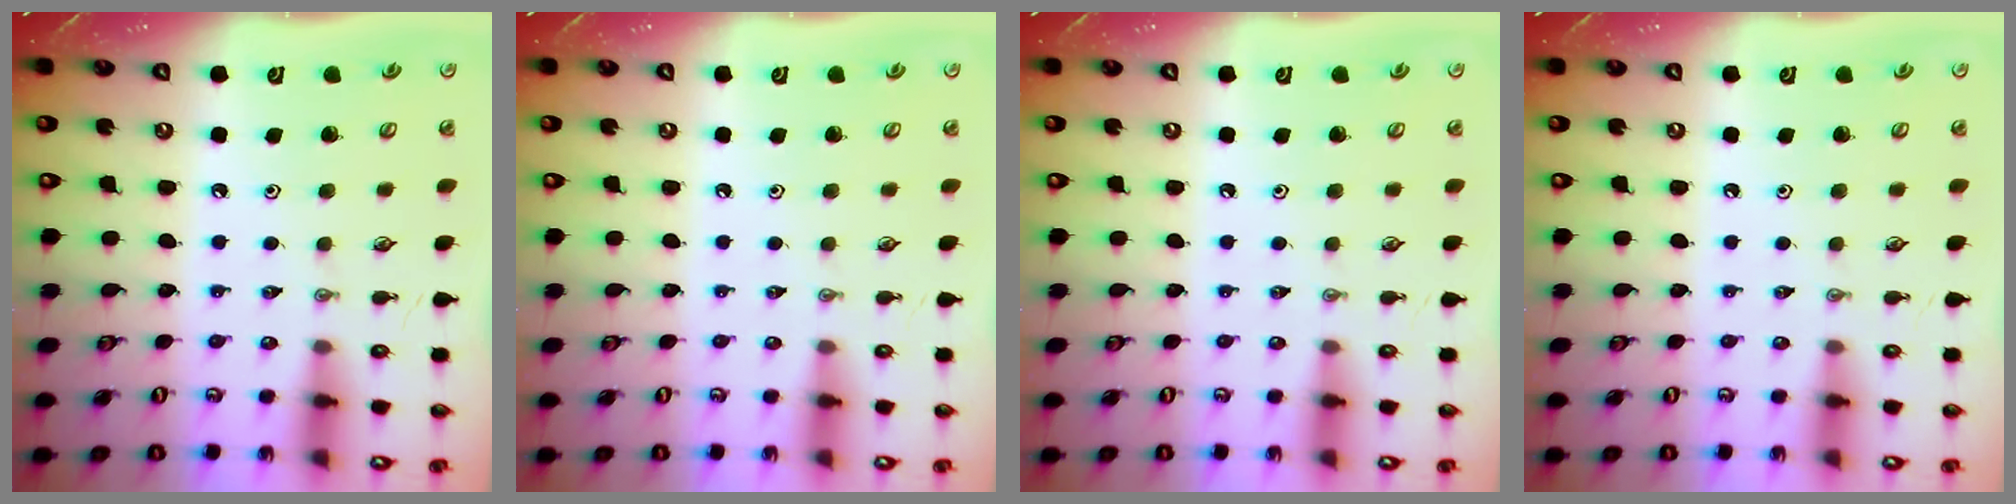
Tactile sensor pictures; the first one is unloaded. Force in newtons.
{"total": 0.0}
{"total": 0.0}
{"total": 0.0}